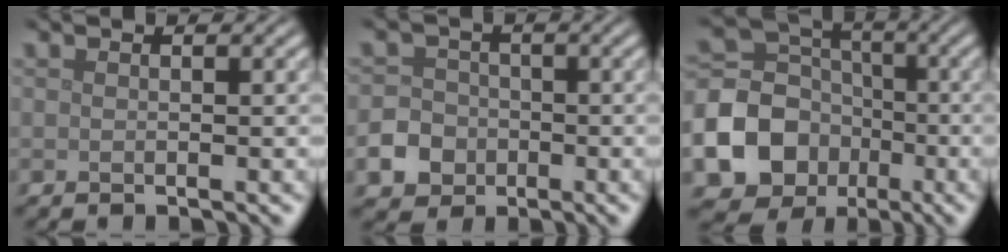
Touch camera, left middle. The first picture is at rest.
{"total": 4.2, "force": [-1.7, 3.6, 1.2], "torque": [-0.011, -0.004, -0.045]}
{"total": 12.9, "force": [-4.4, 11.4, 4.1], "torque": [-0.106, -0.034, -0.104]}